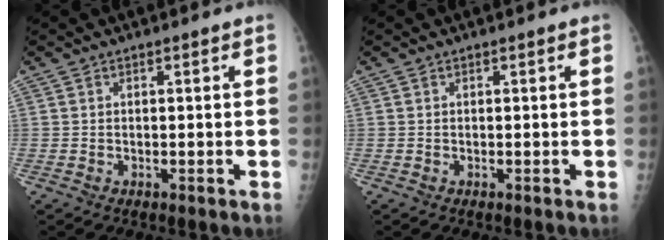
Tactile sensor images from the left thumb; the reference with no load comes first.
{"total": 0.0}